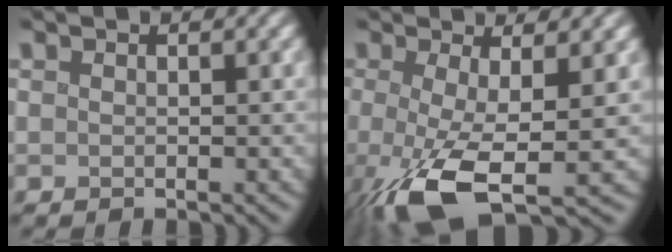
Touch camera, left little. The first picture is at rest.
{"total": 8.3, "force": [-2.9, 2.5, 7.3], "torque": [-0.150, -0.022, -0.047]}